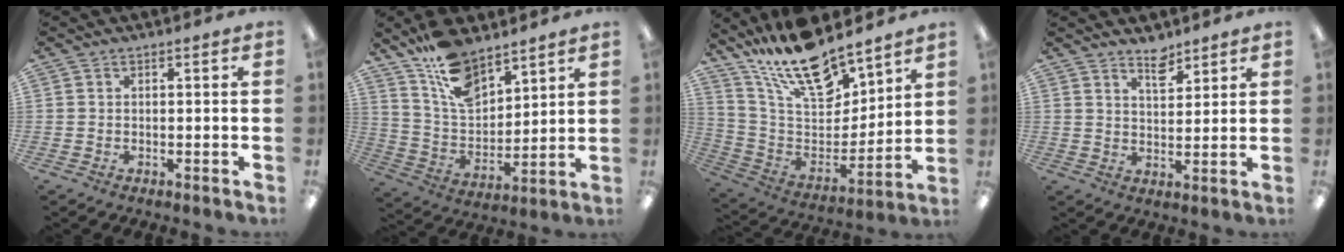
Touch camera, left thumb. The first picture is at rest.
{"total": 14.1, "force": [10.4, 6.4, 7.1], "torque": [-0.144, -0.051, 0.194]}
{"total": 19.6, "force": [16.0, 6.8, 9.0], "torque": [-0.172, -0.104, 0.283]}
{"total": 5.6, "force": [4.6, 2.3, 2.2], "torque": [-0.023, -0.030, 0.078]}